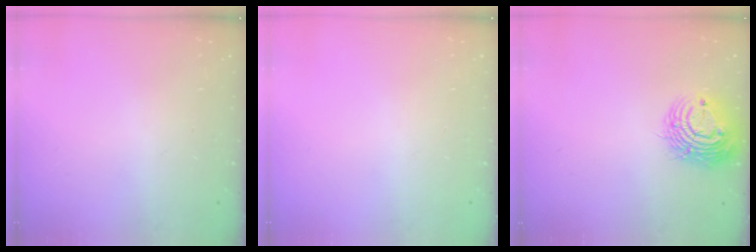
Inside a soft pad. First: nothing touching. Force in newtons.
{"total": 0.0}
{"total": 12.8, "press": 12.7, "slide": 1.6}